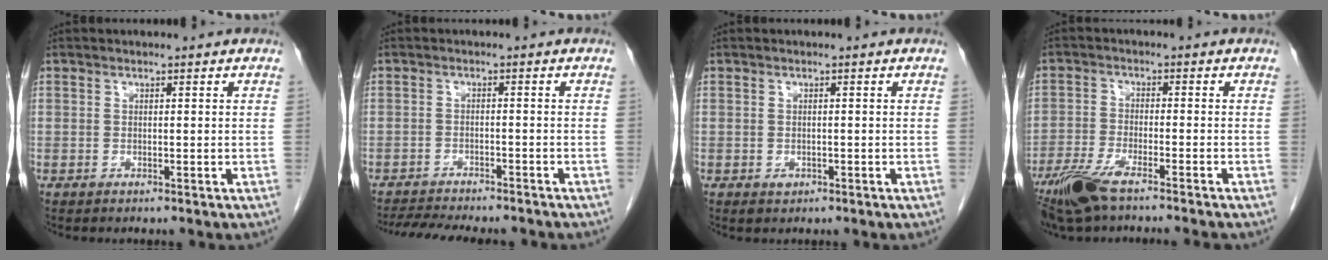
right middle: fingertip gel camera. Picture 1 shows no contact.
{"total": 11.3, "force": [-10.3, 2.0, 4.3], "torque": [-0.067, -0.004, -0.139]}
{"total": 1.1, "force": [-0.5, 0.8, 0.5], "torque": [-0.009, 0.001, -0.001]}
{"total": 8.5, "force": [-6.6, 0.7, 5.4], "torque": [-0.102, -0.019, -0.118]}